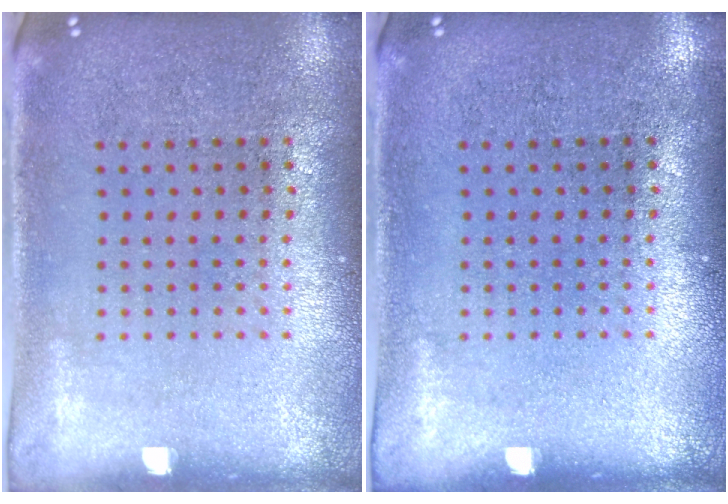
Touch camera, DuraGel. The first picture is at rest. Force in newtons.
{"total": 0.0}